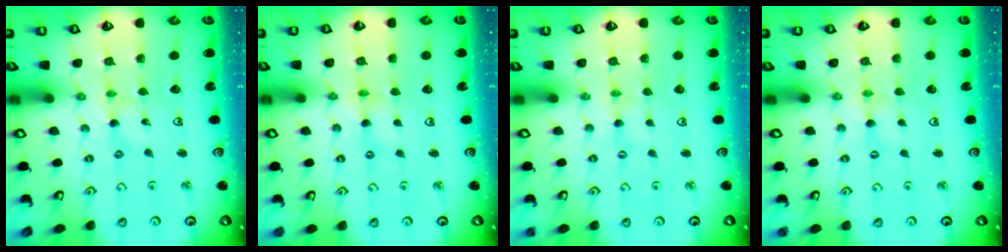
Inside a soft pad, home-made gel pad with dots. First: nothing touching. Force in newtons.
{"total": 1.3, "press": 1.3, "slide": 0.2}
{"total": 0.0}
{"total": 0.0}